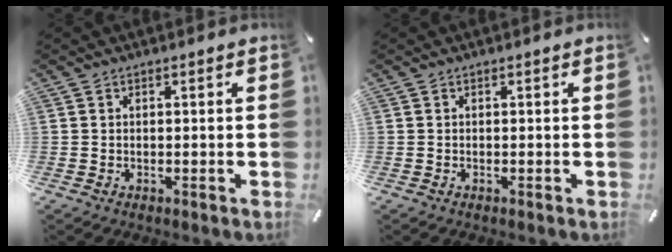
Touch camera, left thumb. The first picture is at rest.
{"total": 0.0}